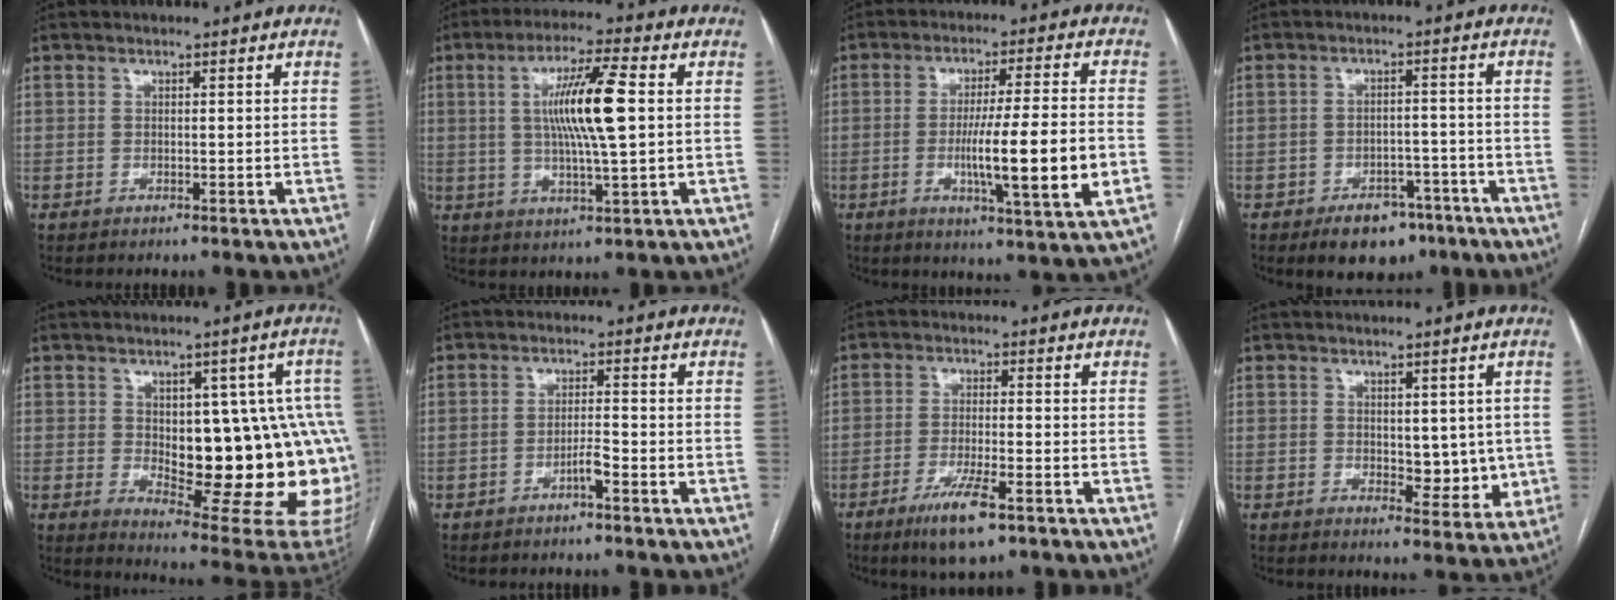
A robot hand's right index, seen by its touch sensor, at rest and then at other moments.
{"total": 11.2, "force": [1.6, 0.7, 11.1], "torque": [-0.204, 0.003, 0.028]}
{"total": 13.9, "force": [-2.8, 0.0, 13.6], "torque": [-0.222, -0.013, -0.047]}
{"total": 7.7, "force": [-5.1, 4.6, 3.5], "torque": [-0.042, 0.012, -0.068]}
{"total": 20.7, "force": [-0.5, 7.6, 19.2], "torque": [-0.168, 0.018, 0.020]}
{"total": 2.3, "force": [-1.5, 0.1, 1.7], "torque": [-0.028, 0.002, -0.027]}
{"total": 7.1, "force": [-4.2, 1.1, 5.7], "torque": [-0.107, -0.014, -0.070]}
{"total": 5.6, "force": [0.4, 3.2, 4.6], "torque": [-0.046, -0.009, 0.015]}